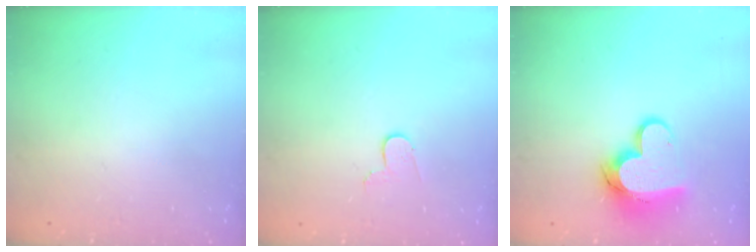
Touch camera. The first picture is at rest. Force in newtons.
{"total": 3.6, "press": 3.6, "slide": 0.3}
{"total": 16.0, "press": 15.9, "slide": 1.3}